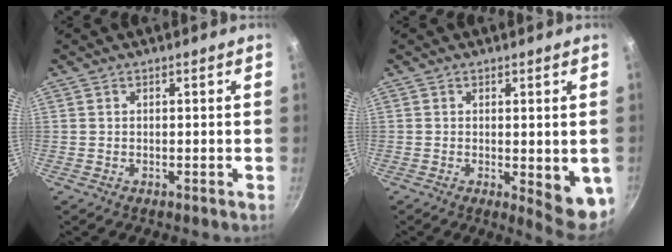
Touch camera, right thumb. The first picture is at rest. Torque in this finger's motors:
{"motor_torque": [0.04, 0.62, -0.16, 0.07, 0.16]}